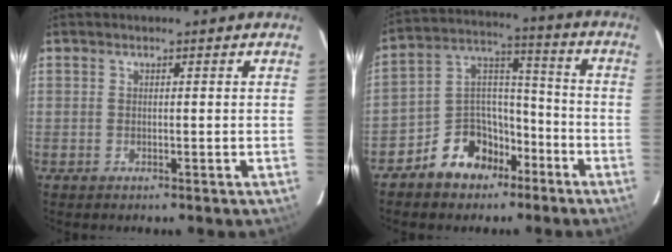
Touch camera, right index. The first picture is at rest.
{"total": 11.6, "force": [-7.5, 8.0, 4.0], "torque": [-0.078, 0.057, -0.117]}